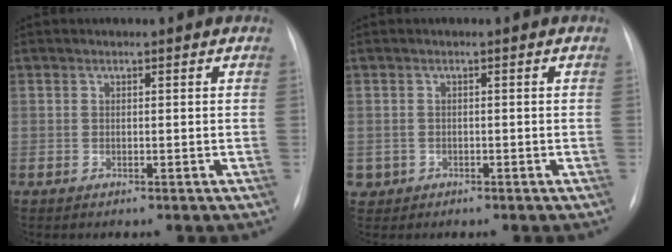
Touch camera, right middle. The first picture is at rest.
{"total": 1.6, "force": [-0.6, 1.5, 0.0], "torque": [0.001, 0.008, -0.006]}